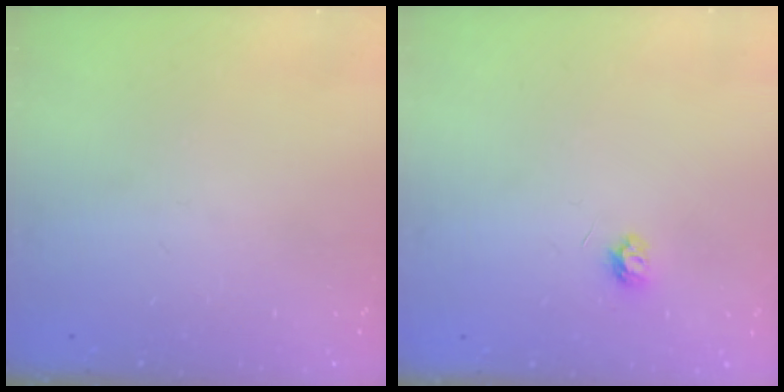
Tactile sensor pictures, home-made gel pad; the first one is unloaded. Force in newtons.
{"total": 3.5, "press": 3.5, "slide": 0.5}